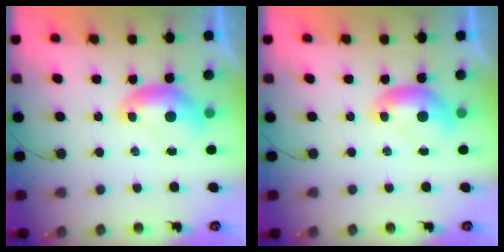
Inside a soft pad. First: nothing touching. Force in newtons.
{"total": 0.0}